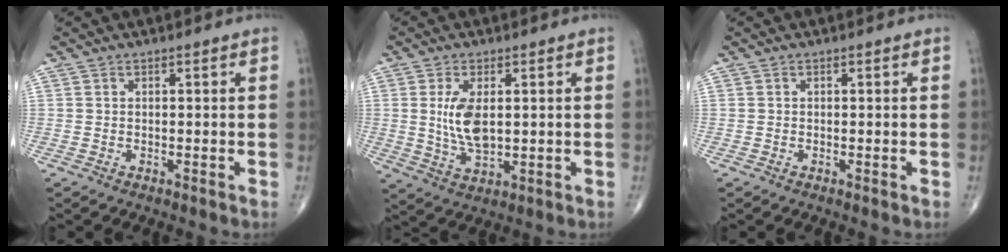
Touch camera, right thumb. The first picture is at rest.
{"total": 7.8, "force": [1.1, 3.8, 6.7], "torque": [-0.124, -0.013, 0.027]}
{"total": 0.0}